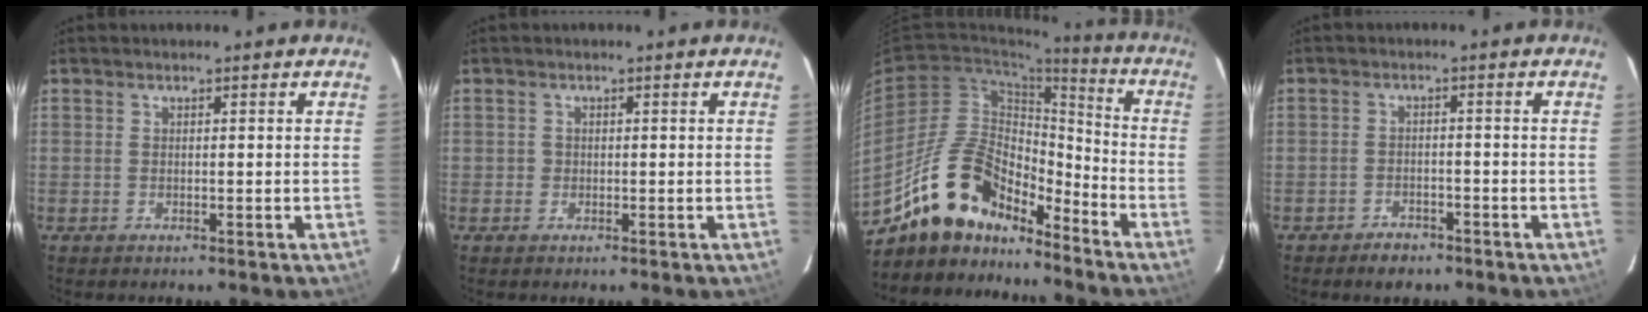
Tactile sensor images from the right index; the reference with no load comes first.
{"total": 0.9, "force": [-0.2, 0.9, 0.0], "torque": [0.002, 0.001, -0.004]}
{"total": 16.6, "force": [-13.2, 7.2, 7.0], "torque": [-0.136, 0.024, -0.227]}
{"total": 4.2, "force": [-3.4, 2.2, 1.3], "torque": [-0.038, 0.006, -0.051]}